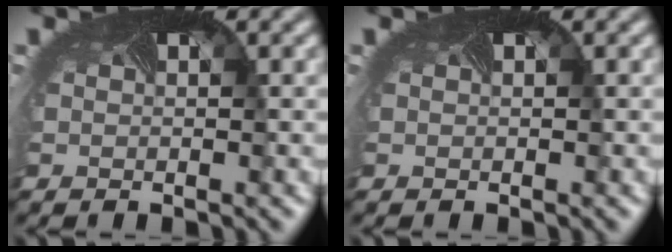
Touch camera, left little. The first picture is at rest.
{"total": 0.0}